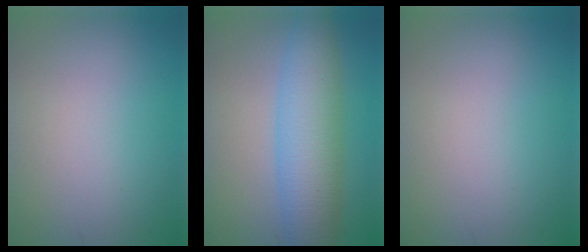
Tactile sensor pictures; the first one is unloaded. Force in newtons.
{"total": 6.8, "press": 6.8, "slide": 0.1}
{"total": 0.0}